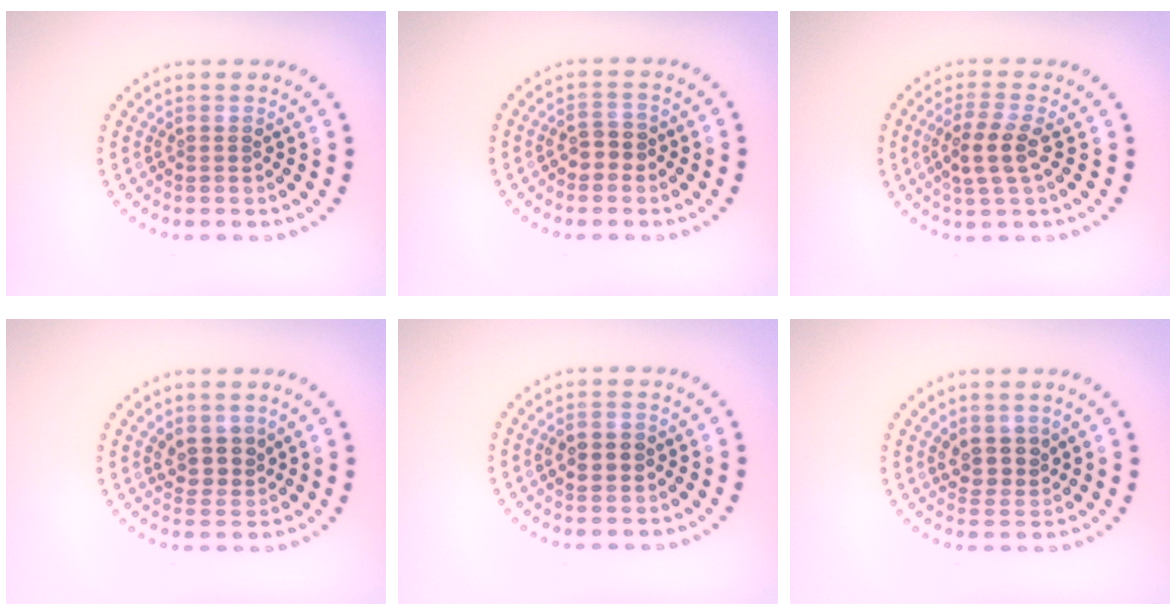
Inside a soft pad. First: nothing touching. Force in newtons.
{"total": 1.7, "press": 1.6, "slide": 0.6}
{"total": 3.1, "press": 2.9, "slide": 1.3}
{"total": 2.8, "press": 2.4, "slide": 1.4}
{"total": 2.2, "press": 2.1, "slide": 0.3}
{"total": 2.8, "press": 2.4, "slide": 1.4}